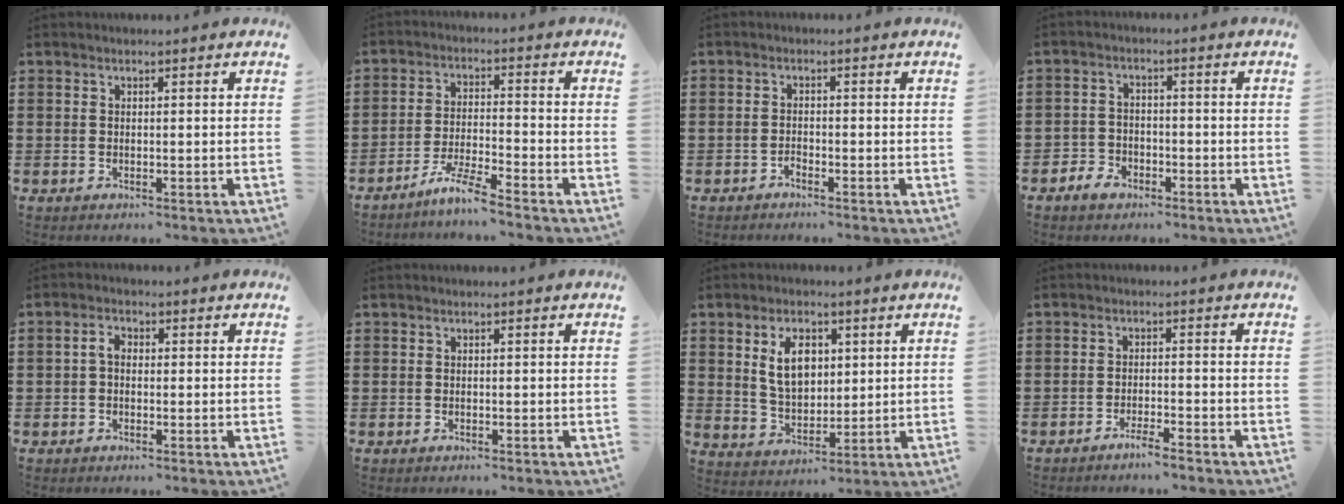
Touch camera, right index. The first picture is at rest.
{"total": 5.6, "force": [-5.0, -0.4, 2.5], "torque": [-0.063, -0.013, -0.098]}
{"total": 1.2, "force": [-1.1, 0.3, 0.3], "torque": [-0.009, 0.000, -0.022]}
{"total": 2.9, "force": [-2.2, 1.8, 0.7], "torque": [-0.018, 0.009, -0.046]}
{"total": 2.2, "force": [-0.2, 1.4, 1.8], "torque": [-0.042, 0.002, -0.008]}
{"total": 0.0}
{"total": 7.3, "force": [2.1, 4.6, 5.3], "torque": [-0.111, 0.006, 0.030]}
{"total": 2.5, "force": [-2.3, -0.2, 1.0], "torque": [-0.018, 0.003, -0.043]}